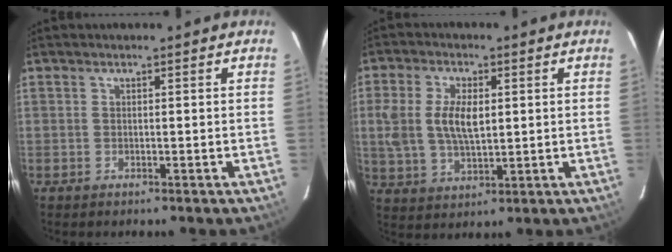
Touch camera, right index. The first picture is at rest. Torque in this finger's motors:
{"motor_torque": [0.31, 0.00, 0.26, 0.10]}